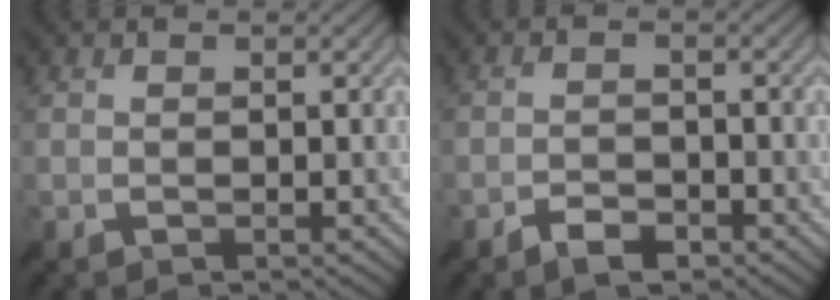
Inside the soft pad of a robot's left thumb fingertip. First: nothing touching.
{"total": 2.7, "force": [-2.3, 1.0, 1.2], "torque": [-0.021, -0.001, -0.042]}